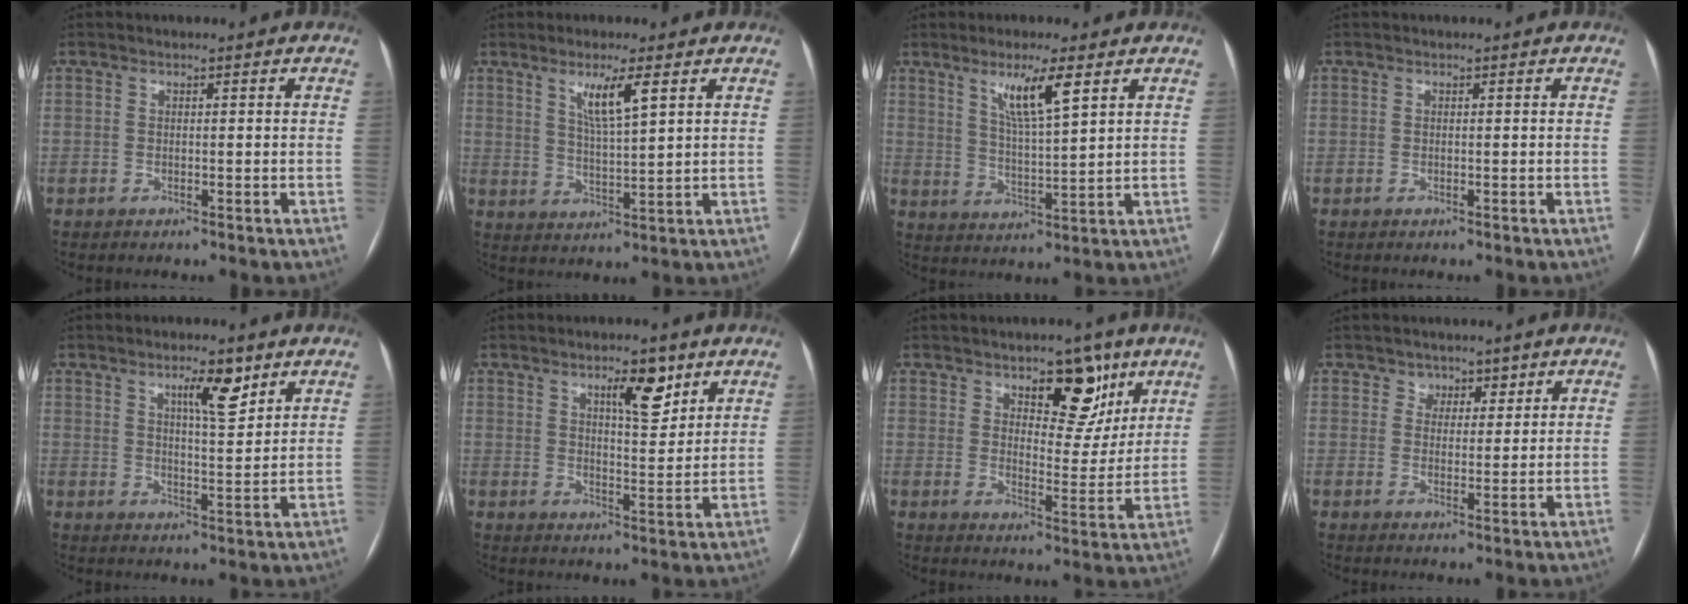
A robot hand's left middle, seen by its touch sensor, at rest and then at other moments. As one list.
[{"total": 5.8, "force": [3.0, 0.1, 5.0], "torque": [-0.094, -0.008, 0.056]}, {"total": 7.5, "force": [4.1, 0.3, 6.3], "torque": [-0.119, -0.009, 0.077]}, {"total": 0.0}, {"total": 6.0, "force": [3.7, 1.1, 4.6], "torque": [-0.077, -0.003, 0.059]}, {"total": 6.3, "force": [3.9, 1.7, 4.6], "torque": [-0.075, -0.002, 0.062]}, {"total": 9.1, "force": [5.7, 4.1, 5.7], "torque": [-0.067, -0.003, 0.086]}, {"total": 2.9, "force": [2.0, 2.0, 0.3], "torque": [0.003, 0.000, 0.029]}]